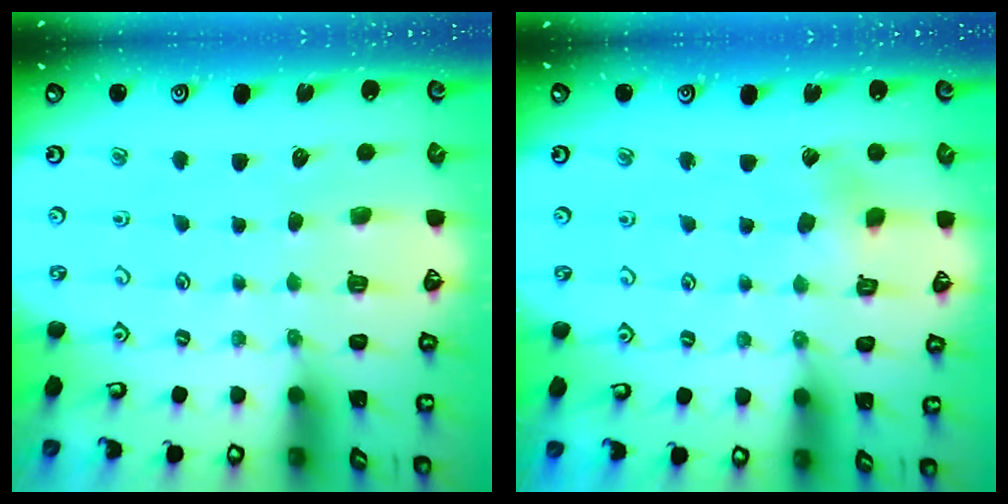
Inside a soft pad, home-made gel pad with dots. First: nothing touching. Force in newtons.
{"total": 2.9, "press": 2.8, "slide": 0.8}